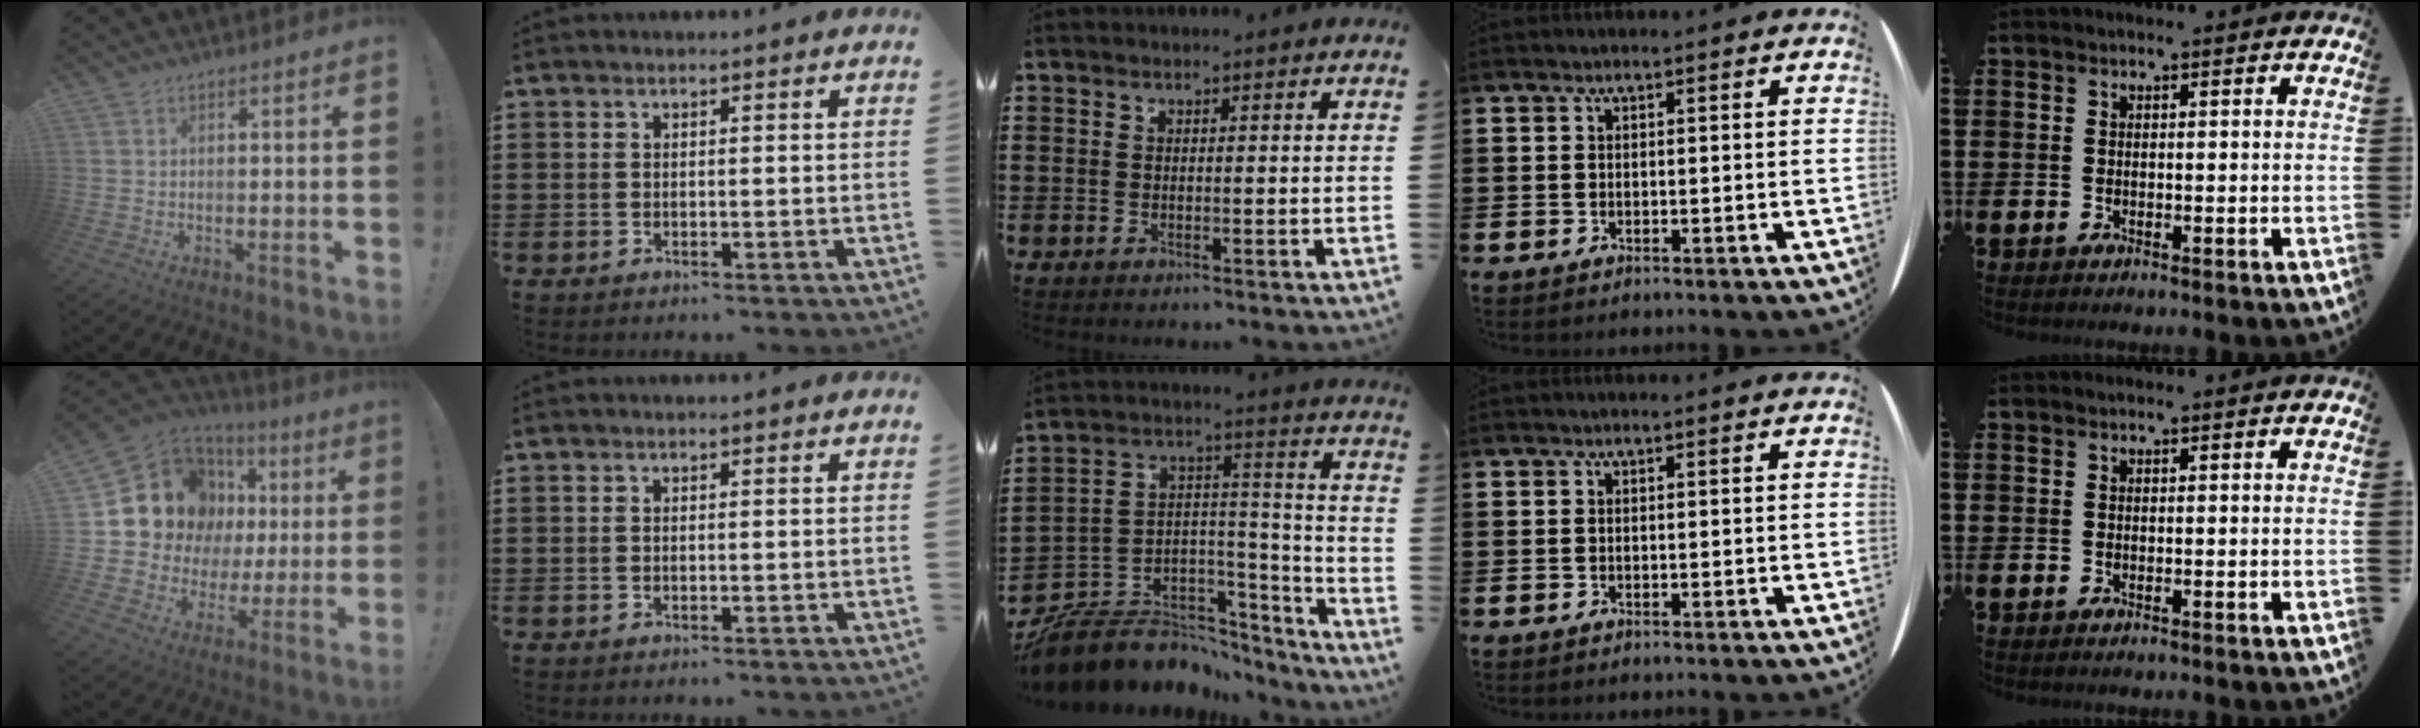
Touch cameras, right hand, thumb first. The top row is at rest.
{"thumb": {"total": 15.3, "force": [6.3, 12.1, 7.0], "torque": [-0.106, -0.045, 0.141]}, "middle": {"total": 6.2, "force": [-5.2, 3.4, -0.4], "torque": [-0.015, -0.013, -0.104]}}